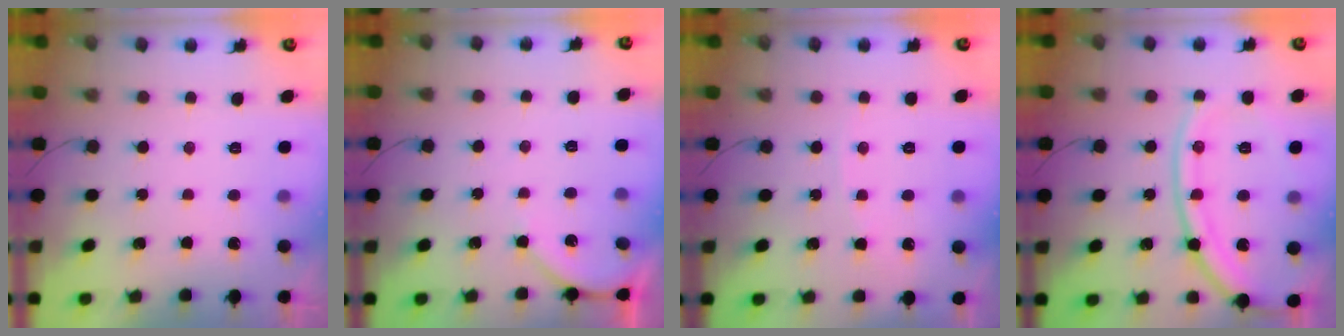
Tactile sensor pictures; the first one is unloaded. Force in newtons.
{"total": 4.6, "press": 4.6, "slide": 0.7}
{"total": 2.6, "press": 2.6, "slide": 0.2}
{"total": 14.1, "press": 14.0, "slide": 1.0}